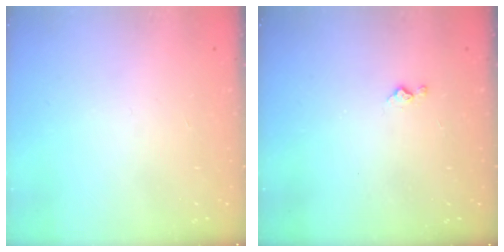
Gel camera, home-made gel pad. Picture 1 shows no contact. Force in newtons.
{"total": 2.9, "press": 2.9, "slide": 0.5}